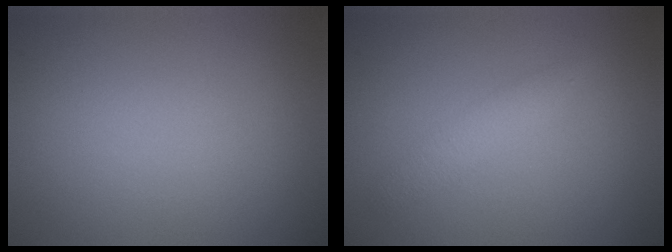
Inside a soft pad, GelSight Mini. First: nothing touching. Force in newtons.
{"total": 1.6, "press": 1.6, "slide": 0.0}